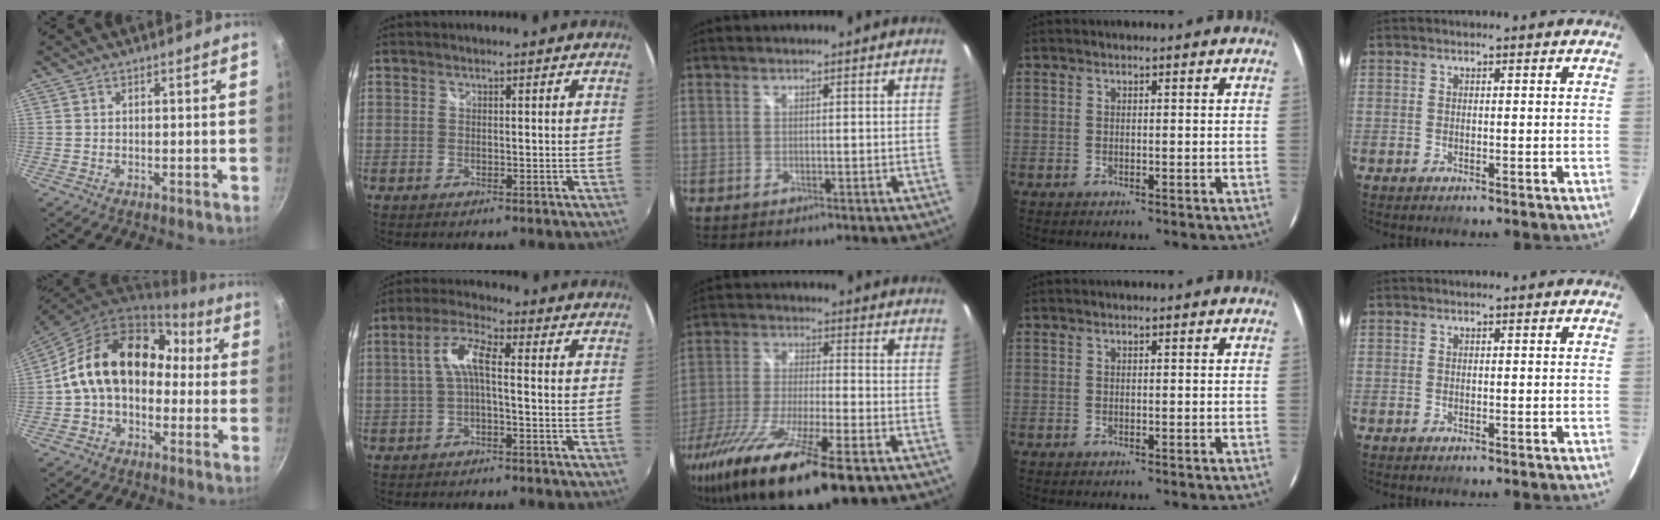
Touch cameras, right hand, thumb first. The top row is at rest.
{"thumb": {"total": 18.3, "force": [0.5, 13.3, 12.5], "torque": [-0.175, 0.062, -0.004]}, "index": {"total": 5.6, "force": [-0.7, 1.5, 5.4], "torque": [-0.114, 0.016, -0.014]}, "middle": {"total": 23.2, "force": [-14.8, 4.9, 17.1], "torque": [-0.335, -0.069, -0.256]}}